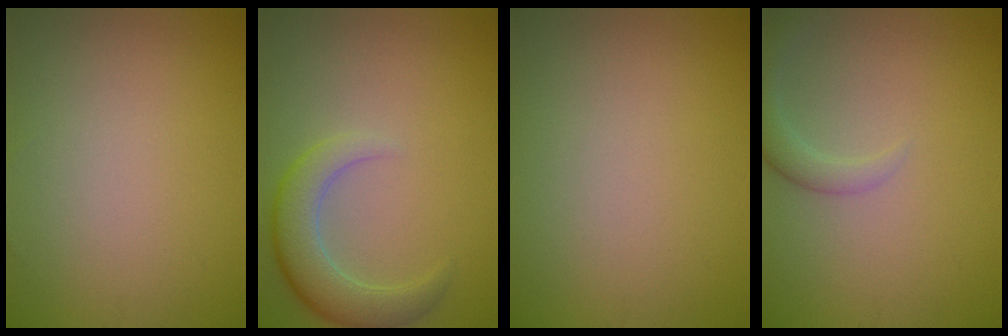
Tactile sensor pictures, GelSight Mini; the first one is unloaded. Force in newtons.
{"total": 4.4, "press": 4.3, "slide": 0.5}
{"total": 0.0}
{"total": 2.3, "press": 2.3, "slide": 0.3}